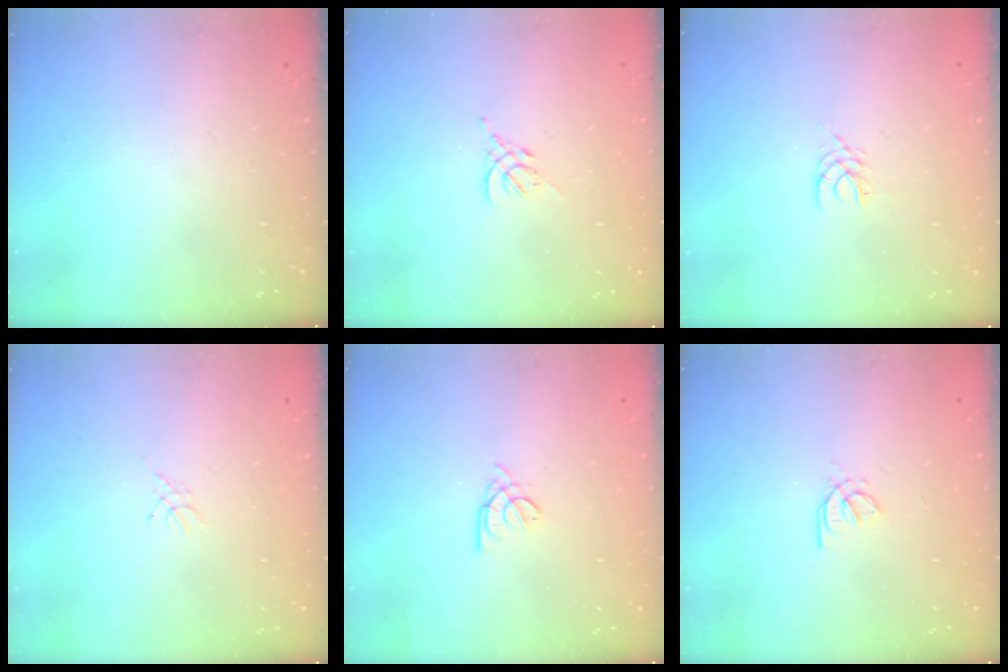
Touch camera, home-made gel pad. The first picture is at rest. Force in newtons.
{"total": 1.2, "press": 1.1, "slide": 0.5}
{"total": 3.4, "press": 3.4, "slide": 0.4}
{"total": 2.3, "press": 2.2, "slide": 0.3}
{"total": 2.2, "press": 2.1, "slide": 0.5}
{"total": 2.1, "press": 2.1, "slide": 0.6}